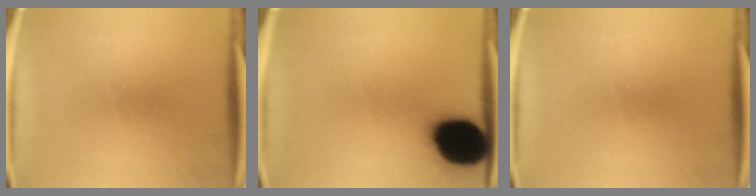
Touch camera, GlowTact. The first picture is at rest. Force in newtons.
{"total": 19.9}
{"total": 0.0}